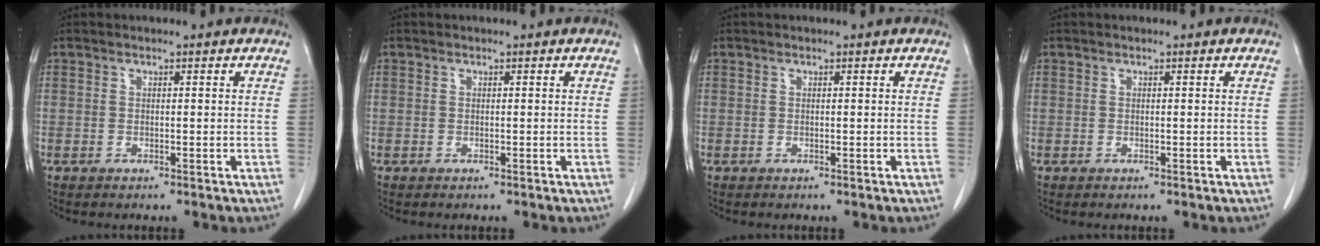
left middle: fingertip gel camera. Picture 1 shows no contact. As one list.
[{"total": 0.0}, {"total": 0.0}, {"total": 0.0}]